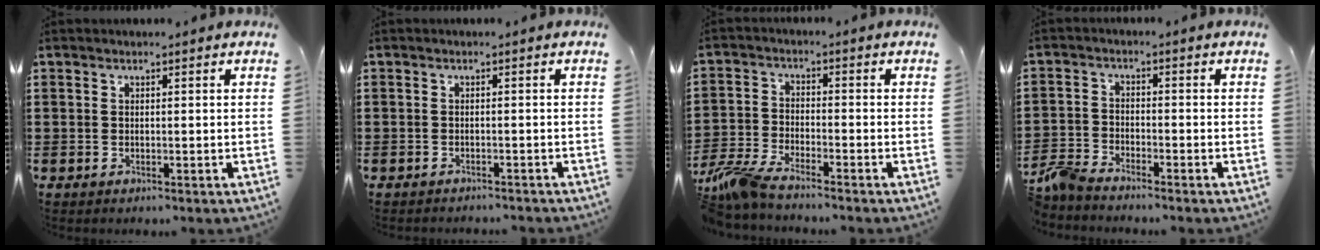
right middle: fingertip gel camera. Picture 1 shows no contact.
{"total": 0.9, "force": [-0.9, 0.0, 0.0], "torque": [-0.002, 0.000, -0.019]}
{"total": 5.6, "force": [-4.9, 0.7, 2.6], "torque": [-0.083, -0.013, -0.102]}
{"total": 3.9, "force": [-3.7, 0.6, 1.1], "torque": [-0.049, -0.004, -0.083]}